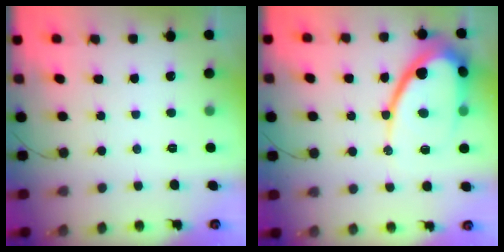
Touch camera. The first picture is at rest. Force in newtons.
{"total": 15.4, "press": 15.3, "slide": 1.6}